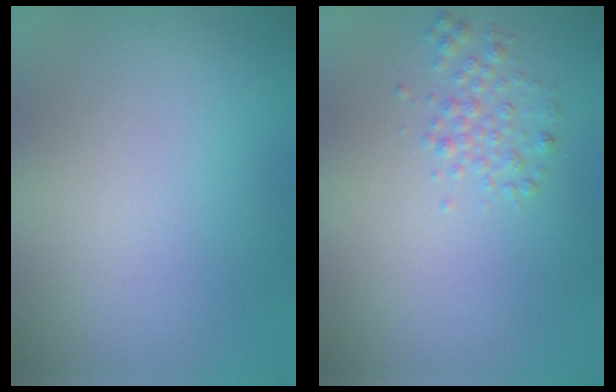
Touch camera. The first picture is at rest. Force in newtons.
{"total": 1.7, "press": 1.7, "slide": 0.0}